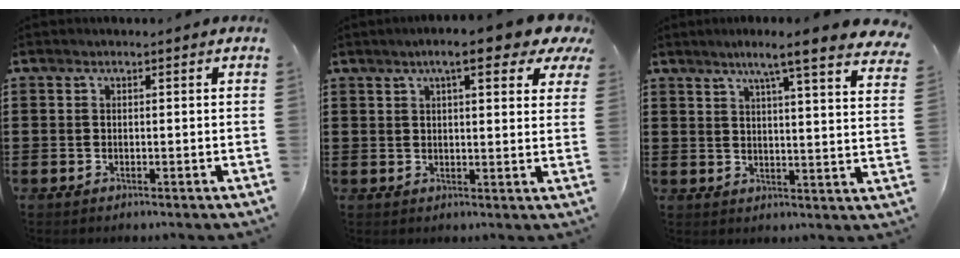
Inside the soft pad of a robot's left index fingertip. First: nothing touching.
{"total": 7.9, "force": [5.4, 1.6, 5.5], "torque": [-0.090, -0.009, 0.087]}
{"total": 6.6, "force": [5.2, -0.9, 4.1], "torque": [-0.089, -0.027, 0.081]}